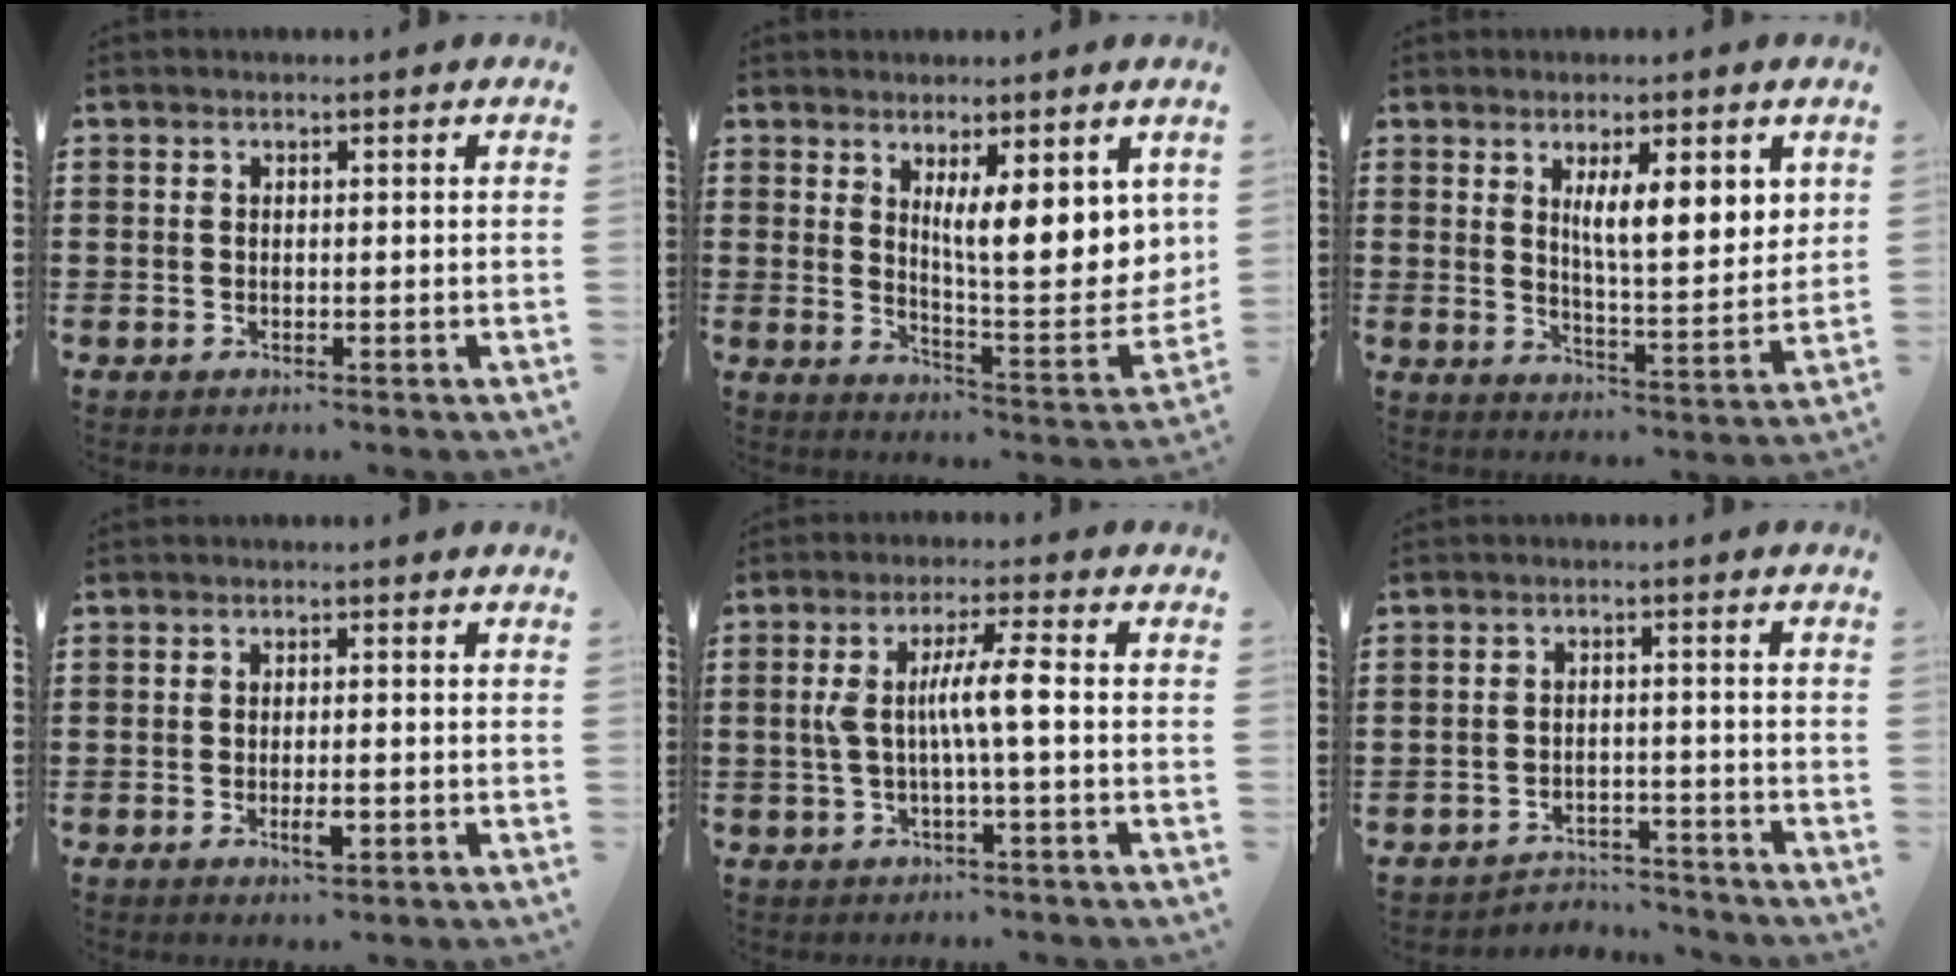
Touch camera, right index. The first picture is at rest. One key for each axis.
{"total": 9.2, "fx": 4.2, "fy": 2.3, "fz": 7.8, "tx": -0.120, "ty": -0.033, "tz": 0.067}
{"total": 7.6, "fx": 3.2, "fy": 2.3, "fz": 6.5, "tx": -0.108, "ty": -0.009, "tz": 0.048}
{"total": 2.8, "fx": -0.9, "fy": 0.7, "fz": 2.5, "tx": -0.042, "ty": 0.000, "tz": -0.016}
{"total": 6.4, "fx": -0.2, "fy": 0.3, "fz": 6.4, "tx": -0.127, "ty": -0.004, "tz": -0.013}
{"total": 3.4, "fx": -3.4, "fy": 0.6, "fz": 0.1, "tx": -0.009, "ty": 0.003, "tz": -0.071}